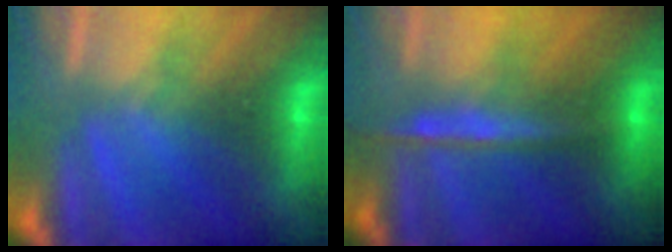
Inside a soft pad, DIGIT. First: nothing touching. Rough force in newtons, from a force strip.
{"total": 8.5}